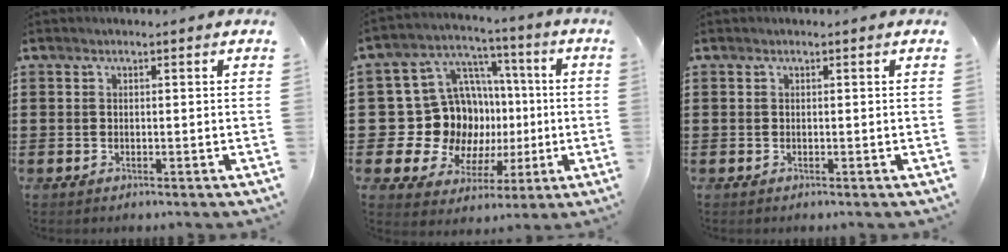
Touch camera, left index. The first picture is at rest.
{"total": 15.5, "force": [-0.5, 14.4, 5.7], "torque": [-0.148, -0.018, 0.022]}
{"total": 0.0}